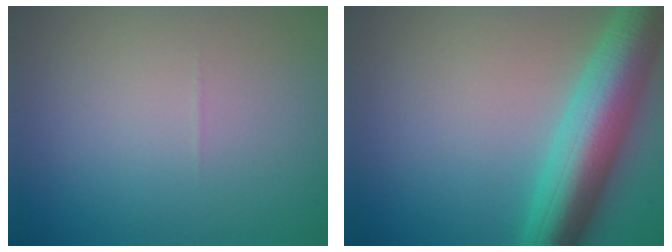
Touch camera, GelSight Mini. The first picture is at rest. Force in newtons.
{"total": 8.9, "press": 8.9, "slide": 0.2}